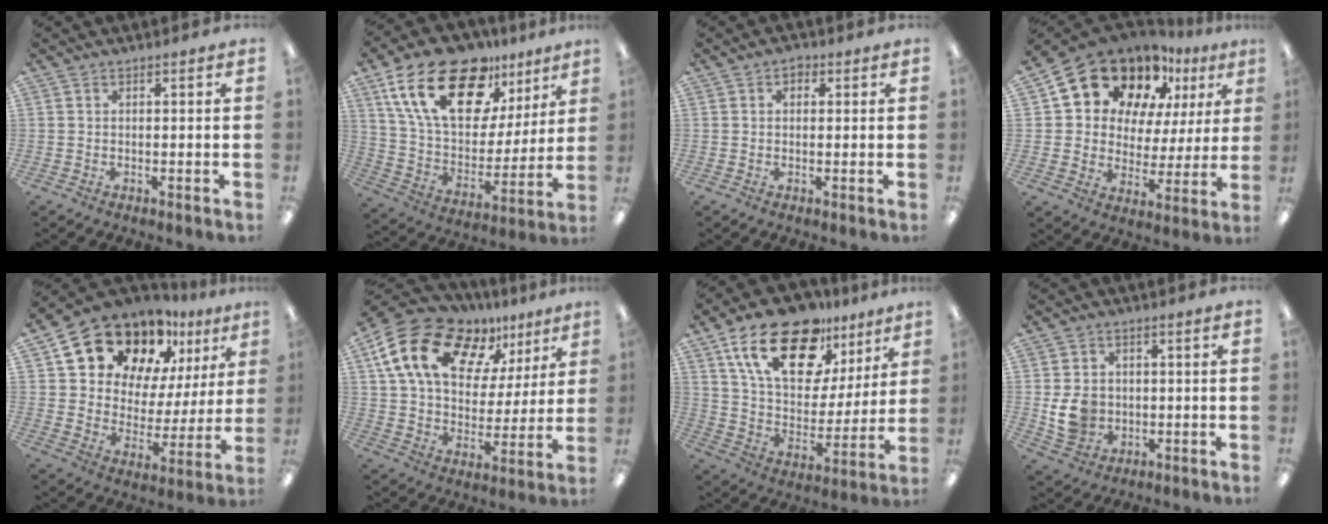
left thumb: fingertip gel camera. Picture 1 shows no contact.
{"total": 23.9, "force": [14.8, 12.1, 14.4], "torque": [-0.257, -0.077, 0.262]}
{"total": 1.8, "force": [0.6, 1.3, 1.1], "torque": [-0.005, -0.001, 0.006]}
{"total": 18.6, "force": [12.8, 11.3, 7.3], "torque": [-0.135, -0.078, 0.234]}
{"total": 19.6, "force": [14.3, 10.6, 8.3], "torque": [-0.155, -0.092, 0.256]}
{"total": 19.3, "force": [11.6, 11.2, 10.6], "torque": [-0.198, -0.053, 0.213]}
{"total": 22.4, "force": [14.4, 11.3, 12.9], "torque": [-0.228, -0.072, 0.255]}
{"total": 7.8, "force": [-0.4, 6.7, 3.8], "torque": [-0.071, 0.007, -0.005]}